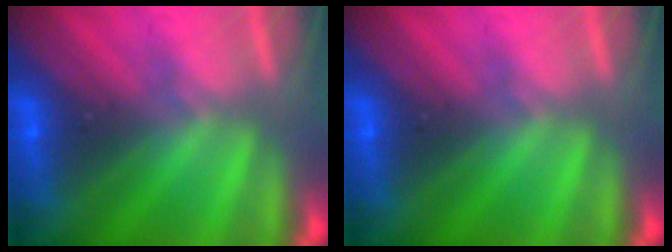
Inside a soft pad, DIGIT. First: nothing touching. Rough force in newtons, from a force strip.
{"total": 0.0}